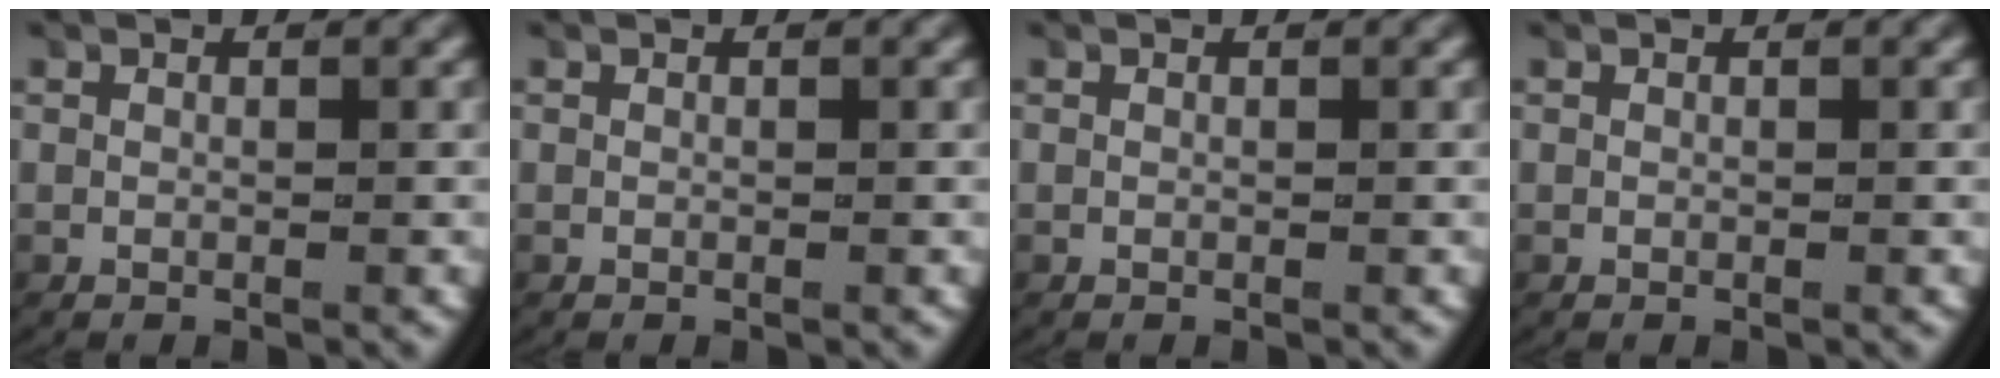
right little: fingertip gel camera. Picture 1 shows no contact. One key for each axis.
{"total": 0.0}
{"total": 0.0}
{"total": 0.0}